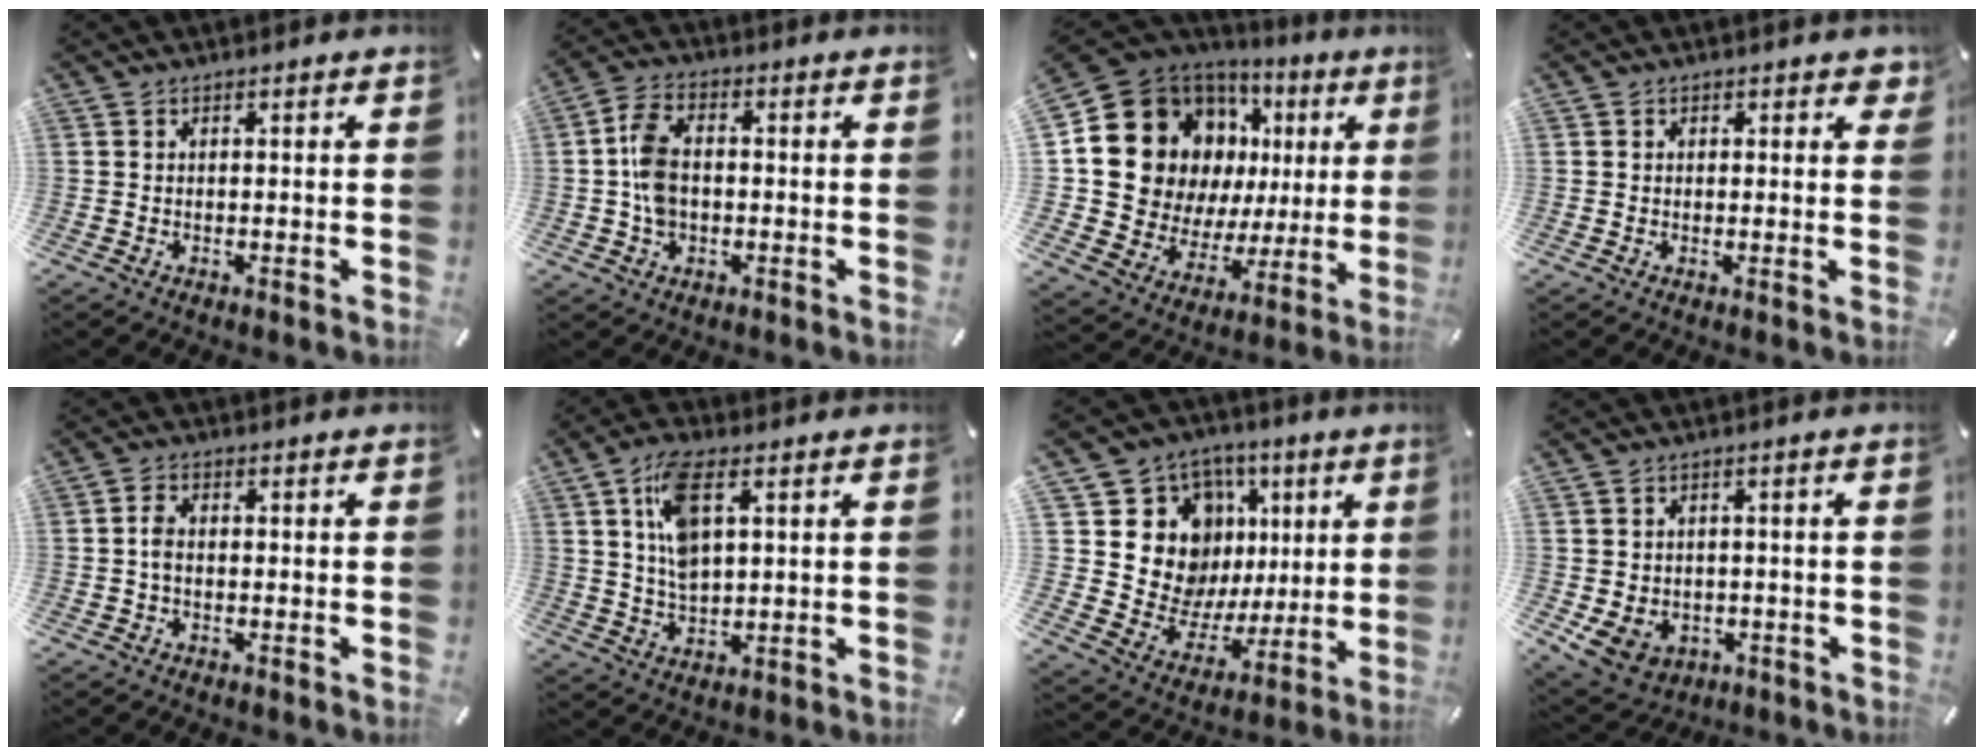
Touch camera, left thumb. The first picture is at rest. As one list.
[{"total": 7.5, "force": [-0.5, 5.2, 5.4], "torque": [-0.122, 0.006, -0.009]}, {"total": 18.8, "force": [7.0, 15.2, 8.6], "torque": [-0.160, -0.049, 0.151]}, {"total": 1.8, "force": [0.9, 1.3, 0.7], "torque": [0.008, -0.002, 0.009]}, {"total": 2.6, "force": [-0.3, 1.6, 2.0], "torque": [-0.039, 0.005, -0.006]}, {"total": 10.1, "force": [3.4, 4.9, 8.1], "torque": [-0.161, -0.003, 0.057]}, {"total": 16.0, "force": [5.3, 14.2, 5.1], "torque": [-0.076, -0.049, 0.122]}, {"total": 6.0, "force": [-1.1, 5.5, 2.3], "torque": [-0.063, 0.006, -0.020]}]